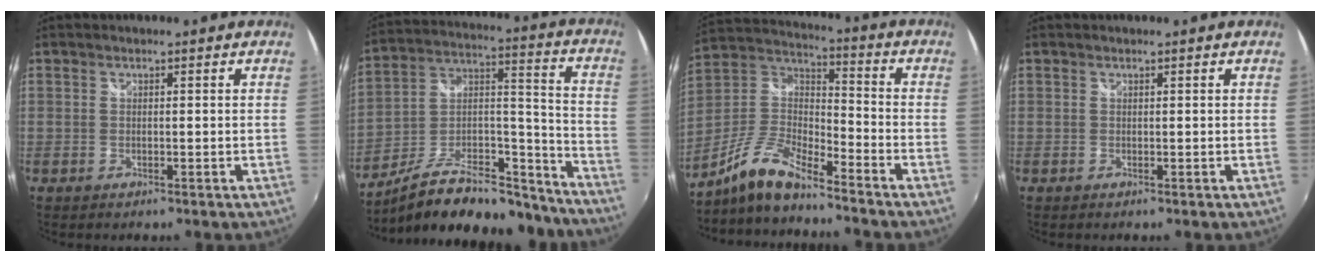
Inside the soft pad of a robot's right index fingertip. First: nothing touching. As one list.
[{"total": 23.7, "force": [-18.9, 8.4, 11.6], "torque": [-0.193, 0.036, -0.274]}, {"total": 11.5, "force": [-9.0, 2.4, 6.8], "torque": [-0.158, 0.008, -0.182]}, {"total": 0.0}]